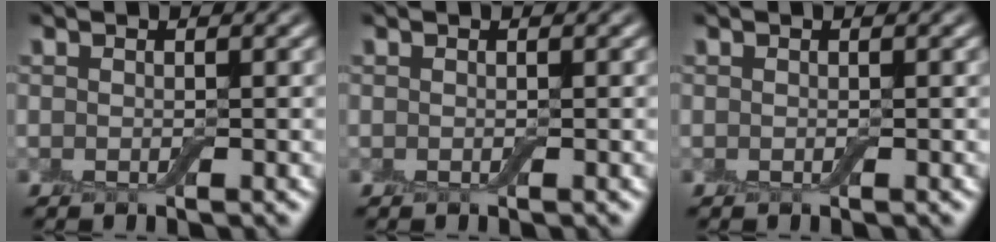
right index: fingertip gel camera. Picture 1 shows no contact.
{"total": 0.0}
{"total": 0.0}